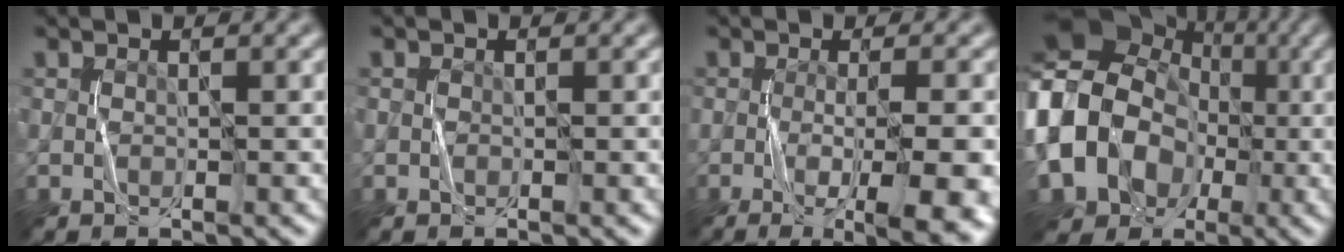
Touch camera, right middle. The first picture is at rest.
{"total": 0.0}
{"total": 6.5, "force": [-2.0, 1.1, 6.1], "torque": [-0.089, -0.018, -0.022]}
{"total": 15.7, "force": [-2.0, 13.5, 7.7], "torque": [-0.164, -0.003, -0.066]}